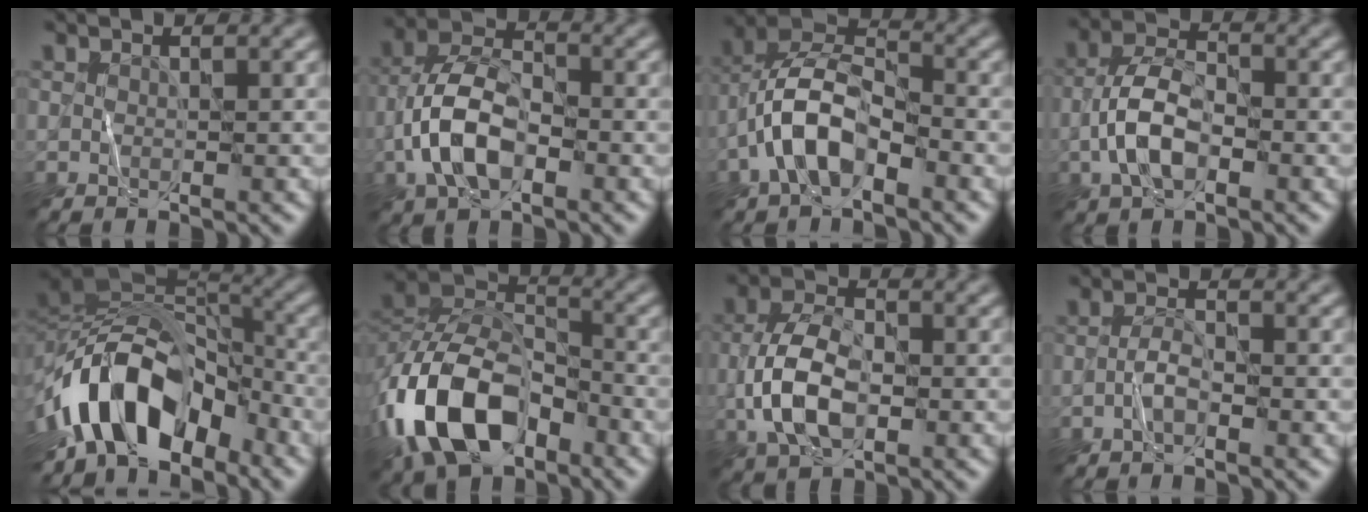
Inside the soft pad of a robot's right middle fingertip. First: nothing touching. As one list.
[{"total": 6.5, "force": [-2.2, 3.4, 5.0], "torque": [-0.104, 0.008, -0.050]}, {"total": 6.8, "force": [-3.1, 3.3, 5.1], "torque": [-0.099, 0.015, -0.063]}, {"total": 5.0, "force": [-1.7, 2.5, 4.0], "torque": [-0.081, 0.009, -0.042]}, {"total": 11.8, "force": [-5.9, 6.4, 8.0], "torque": [-0.124, 0.018, -0.110]}, {"total": 11.9, "force": [-5.7, 7.0, 7.7], "torque": [-0.157, 0.003, -0.118]}, {"total": 6.1, "force": [-1.6, 3.3, 5.0], "torque": [-0.105, 0.005, -0.039]}, {"total": 1.6, "force": [-0.8, 0.5, 1.3], "torque": [-0.027, 0.007, -0.020]}]